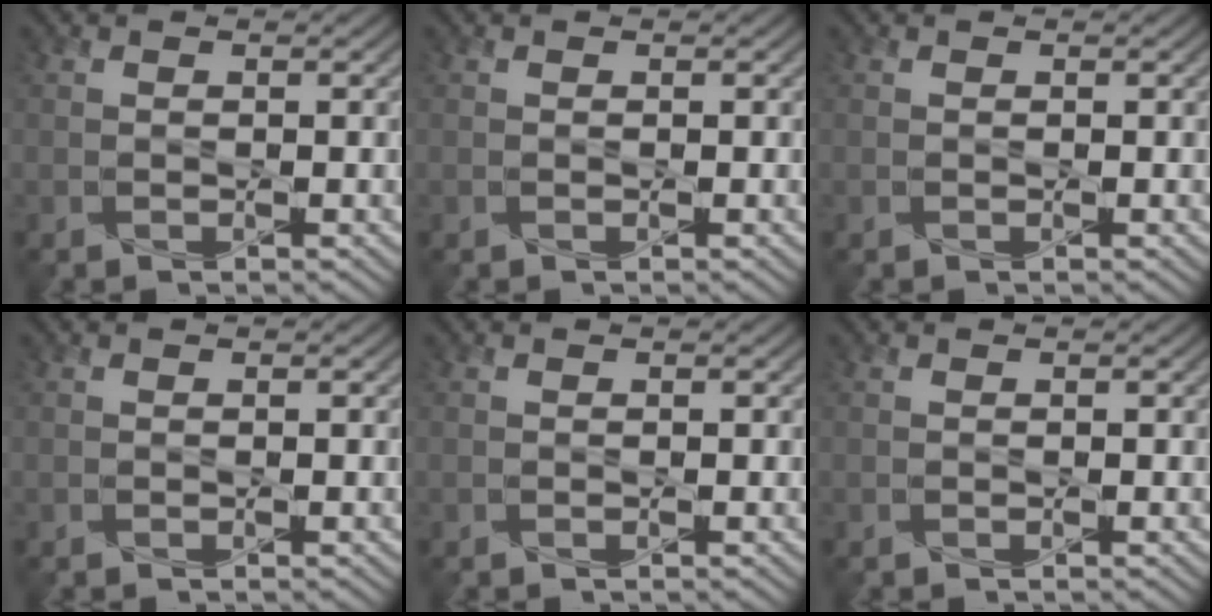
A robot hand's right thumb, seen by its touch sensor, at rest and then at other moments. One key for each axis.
{"total": 0.0}
{"total": 0.0}
{"total": 0.0}
{"total": 0.0}
{"total": 0.0}